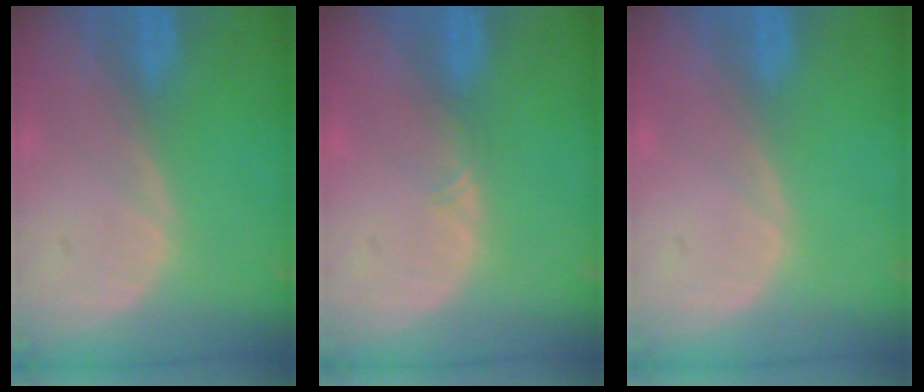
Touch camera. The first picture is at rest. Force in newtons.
{"total": 0.8, "press": 0.7, "slide": 0.4}
{"total": 0.0}